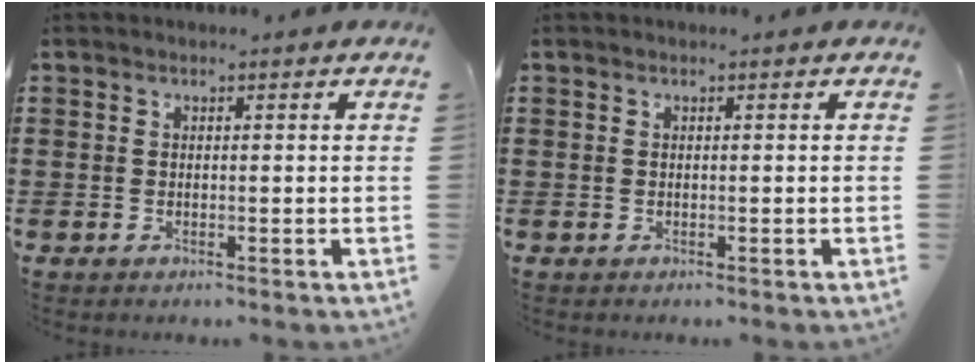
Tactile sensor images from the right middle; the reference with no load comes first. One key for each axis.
{"total": 0.0}